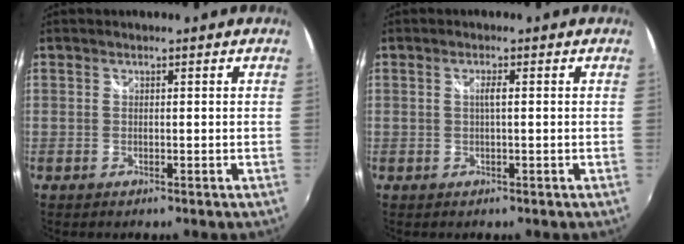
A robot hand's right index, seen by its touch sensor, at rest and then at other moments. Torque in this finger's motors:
{"motor_torque": [0.36, -0.15, 0.16, 0.06]}